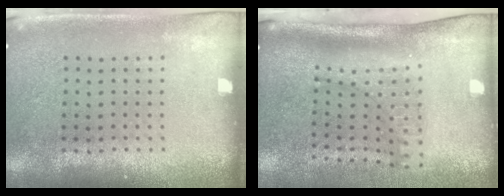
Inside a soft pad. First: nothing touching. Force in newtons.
{"total": 2.1, "press": 1.5, "slide": 1.5}